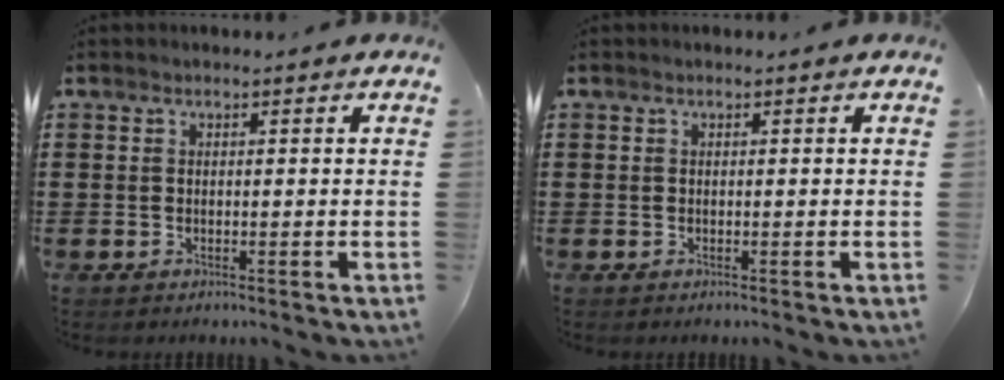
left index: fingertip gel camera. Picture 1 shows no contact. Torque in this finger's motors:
{"motor_torque": [0.00, 0.00, 0.00, 0.00]}